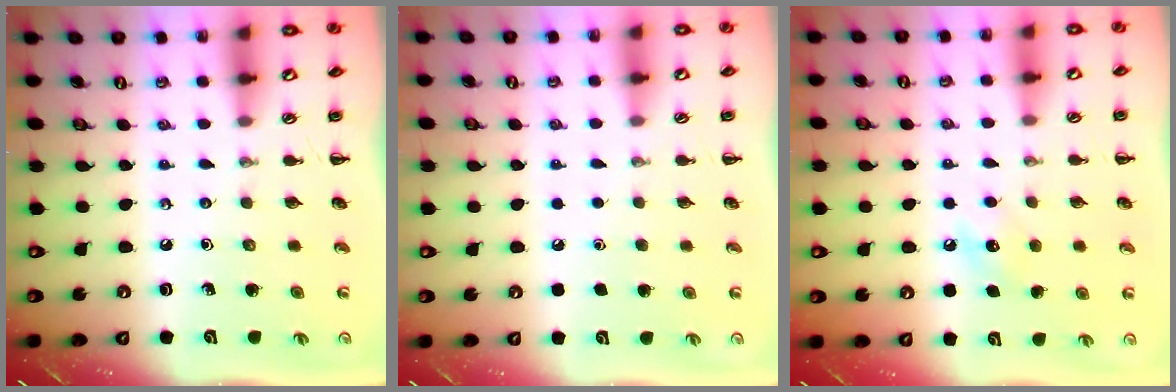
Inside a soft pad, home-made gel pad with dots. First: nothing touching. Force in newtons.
{"total": 1.7, "press": 1.7, "slide": 0.1}
{"total": 7.5, "press": 7.3, "slide": 1.9}